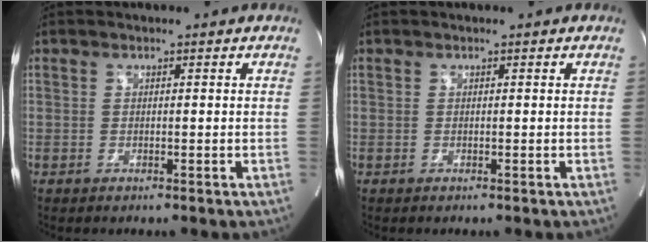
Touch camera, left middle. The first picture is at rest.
{"total": 0.0}